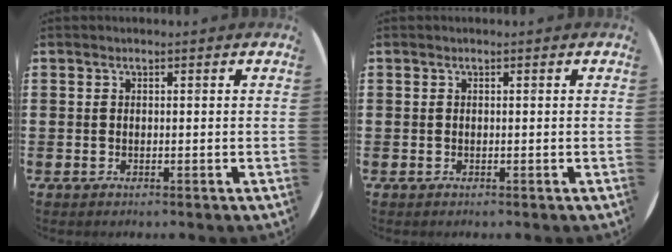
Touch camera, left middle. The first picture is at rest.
{"total": 0.0}